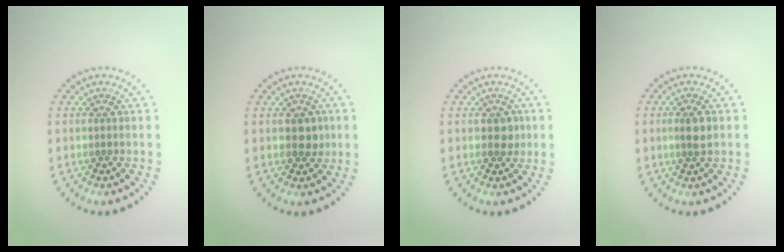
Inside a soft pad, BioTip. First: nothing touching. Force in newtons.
{"total": 1.9, "press": 1.8, "slide": 0.3}
{"total": 1.6, "press": 1.6, "slide": 0.3}
{"total": 2.0, "press": 1.8, "slide": 0.9}